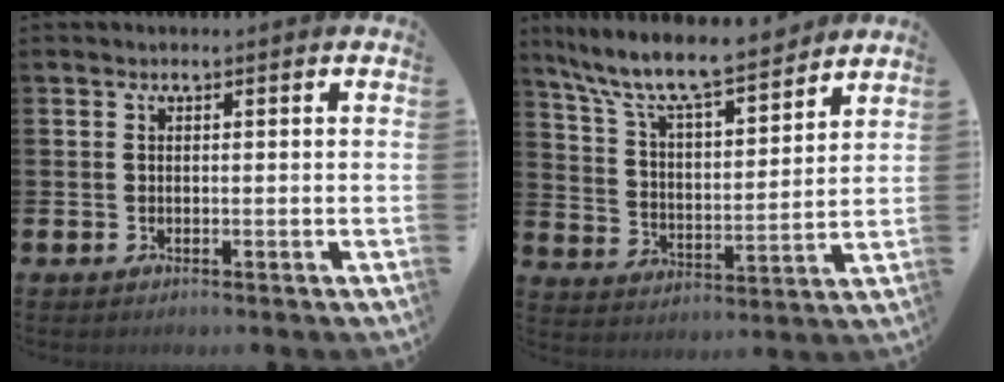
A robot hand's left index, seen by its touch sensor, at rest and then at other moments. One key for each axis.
{"total": 9.9, "fx": 9.0, "fy": 1.6, "fz": 3.8, "tx": -0.111, "ty": -0.062, "tz": 0.156}